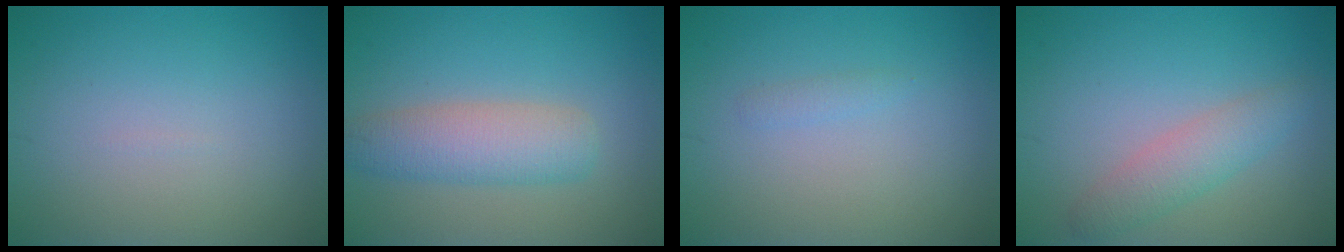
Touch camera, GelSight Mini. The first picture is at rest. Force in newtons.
{"total": 4.5, "press": 4.5, "slide": 0.3}
{"total": 0.7, "press": 0.7, "slide": 0.1}
{"total": 2.7, "press": 2.7, "slide": 0.1}